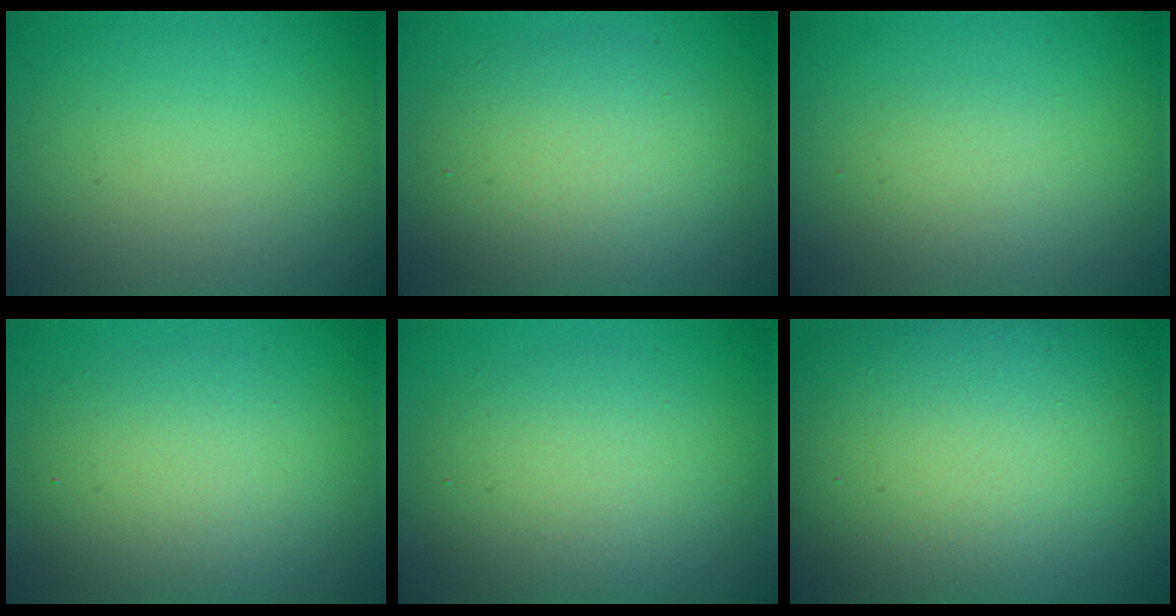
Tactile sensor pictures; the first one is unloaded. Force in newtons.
{"total": 5.9, "press": 5.9, "slide": 0.4}
{"total": 1.8, "press": 1.8, "slide": 0.1}
{"total": 5.4, "press": 5.3, "slide": 0.4}
{"total": 5.2, "press": 5.2, "slide": 0.1}
{"total": 19.5, "press": 19.4, "slide": 0.8}